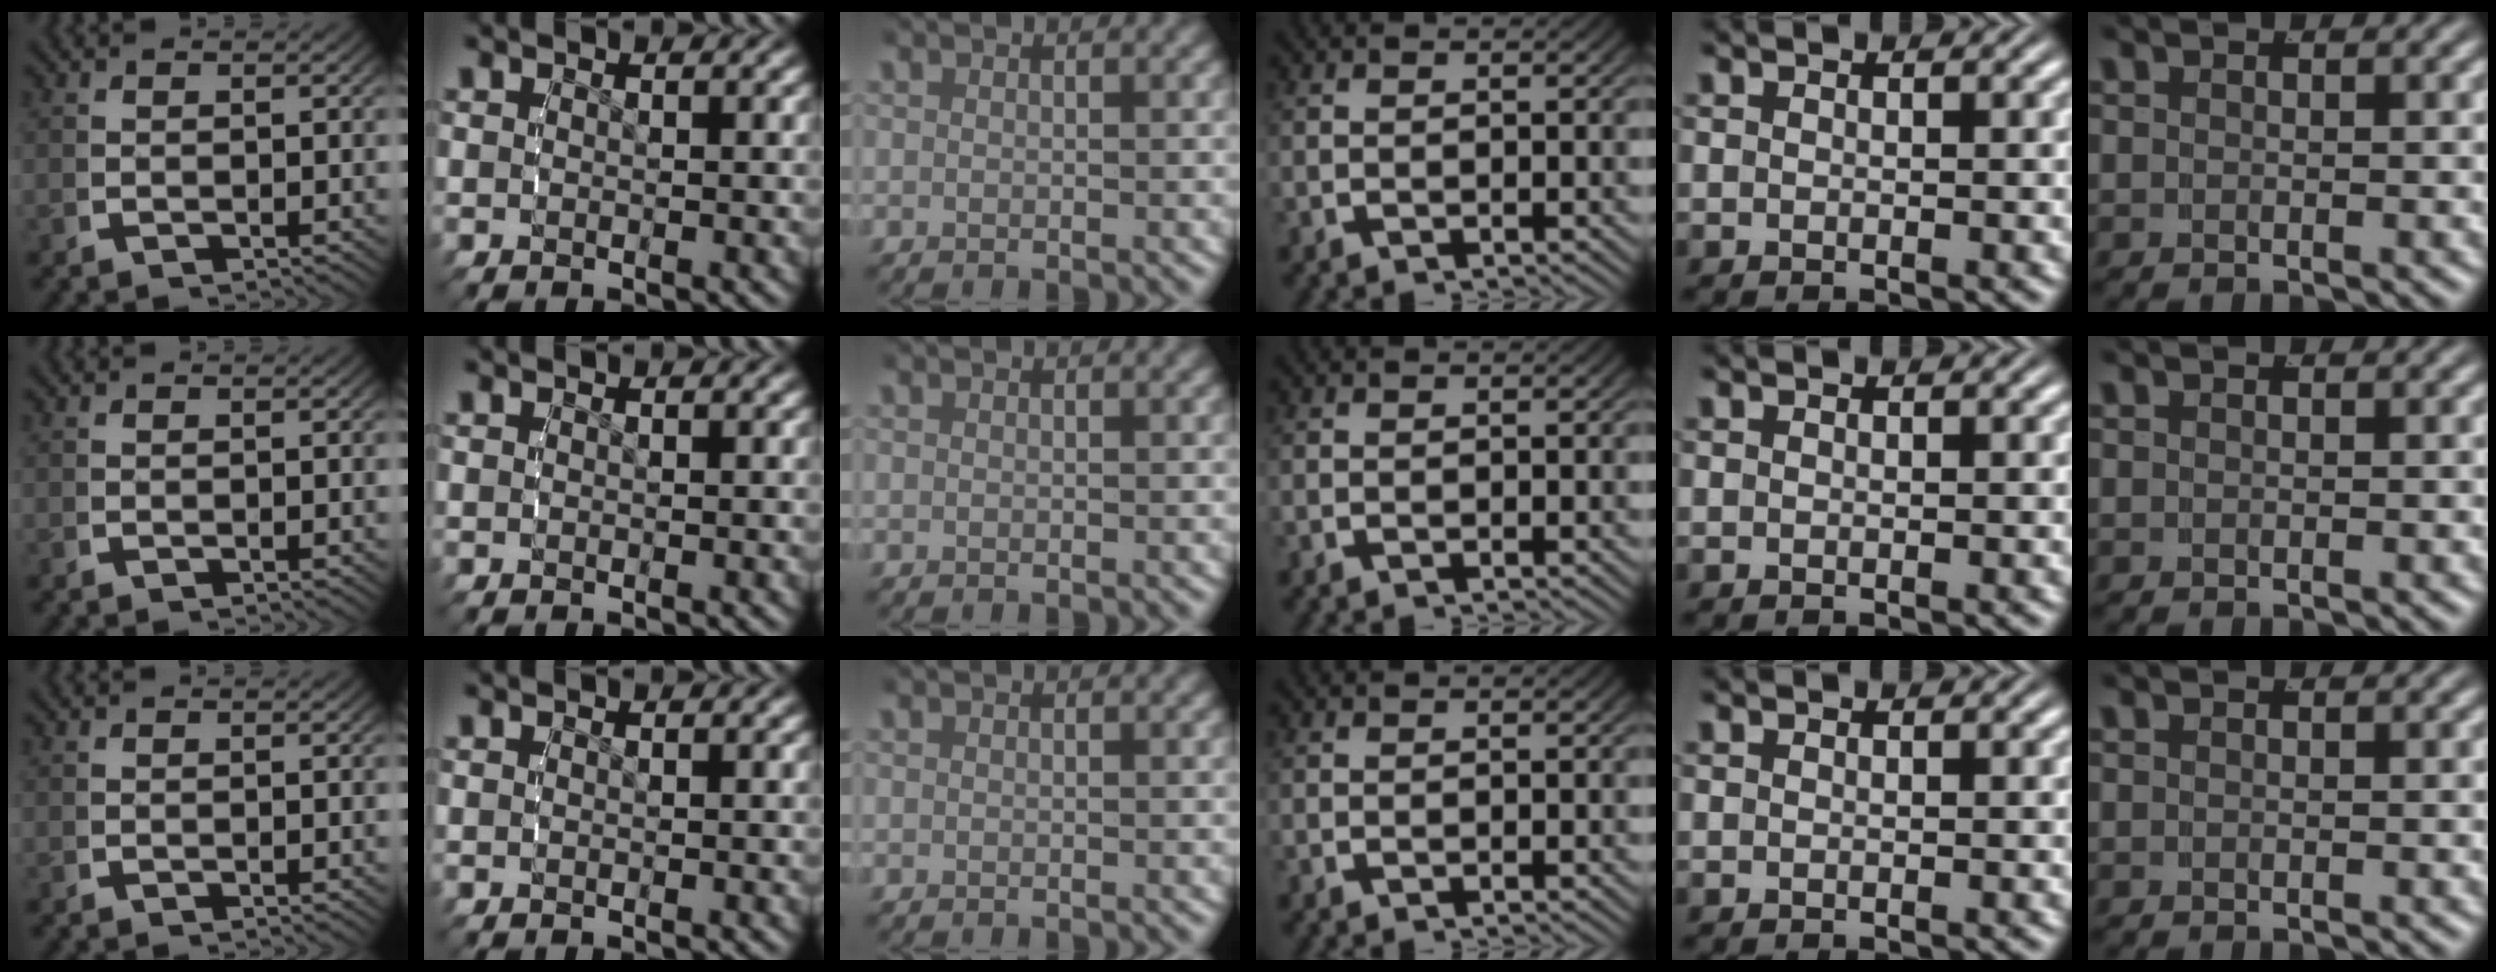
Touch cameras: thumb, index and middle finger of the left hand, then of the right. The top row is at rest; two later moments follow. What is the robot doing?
{"motion": "reach", "object": "sponge"}